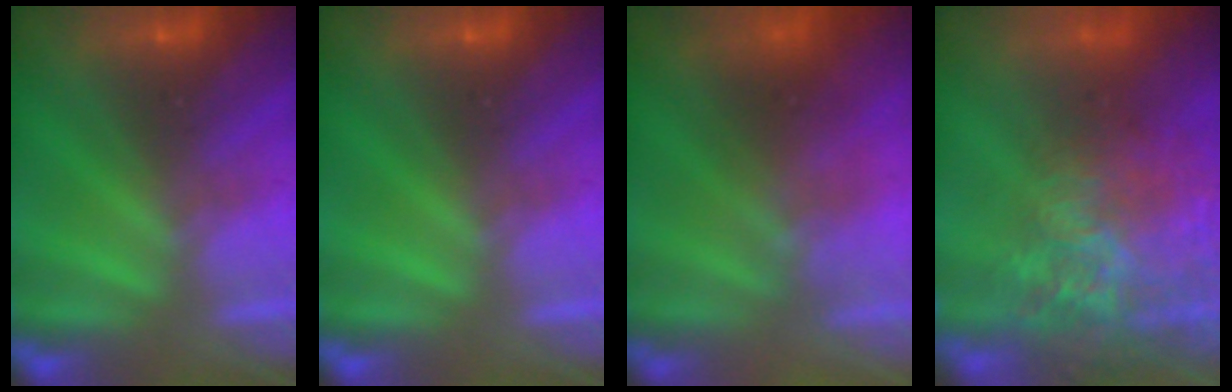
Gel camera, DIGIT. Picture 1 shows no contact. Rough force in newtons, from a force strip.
{"total": 0.0}
{"total": 1.5}
{"total": 7.6}